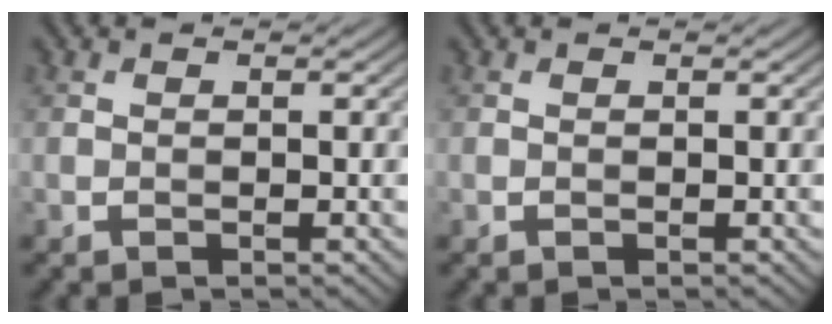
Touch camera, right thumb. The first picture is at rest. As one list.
[{"total": 0.0}]